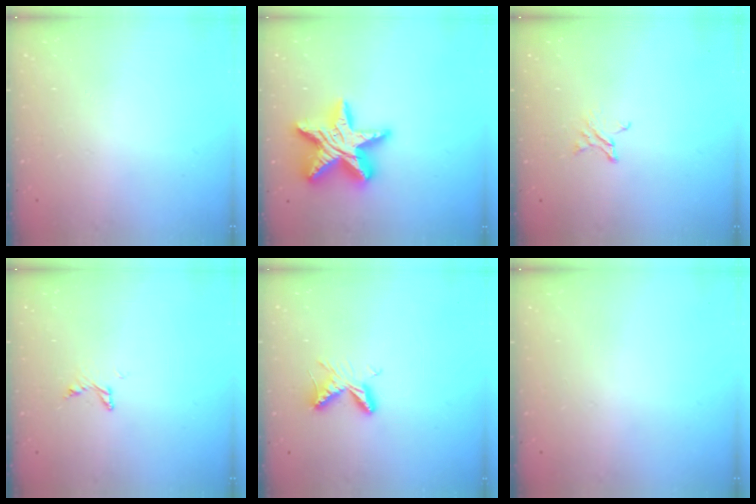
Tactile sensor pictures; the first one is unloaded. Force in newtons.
{"total": 19.7, "press": 19.6, "slide": 1.9}
{"total": 2.0, "press": 2.0, "slide": 0.1}
{"total": 2.7, "press": 2.7, "slide": 0.1}
{"total": 7.1, "press": 7.0, "slide": 0.7}
{"total": 0.0}